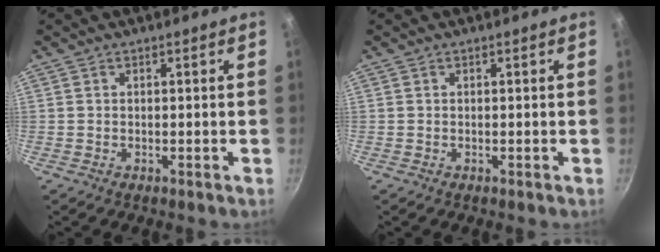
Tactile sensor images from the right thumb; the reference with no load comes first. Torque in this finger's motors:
{"motor_torque": [-0.01, 0.00, -0.20, -0.20, 0.00]}